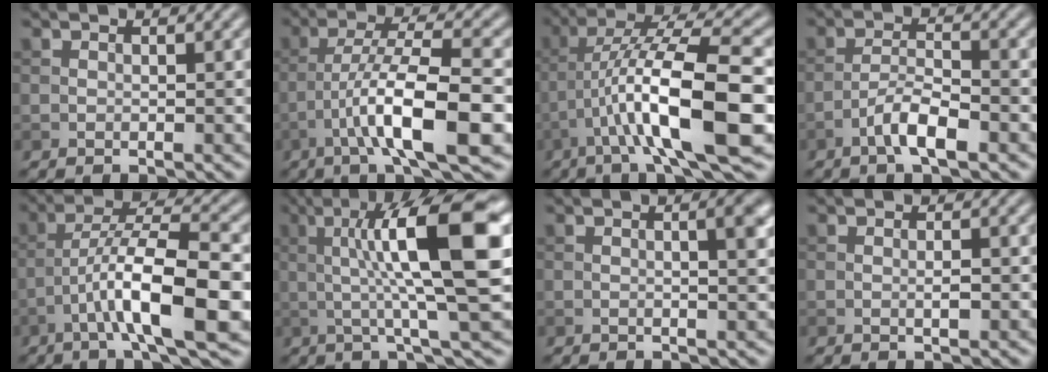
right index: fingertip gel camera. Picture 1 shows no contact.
{"total": 9.5, "force": [-3.8, 1.8, 8.5], "torque": [-0.139, 0.016, -0.066]}
{"total": 11.3, "force": [-3.4, 2.3, 10.6], "torque": [-0.183, 0.022, -0.057]}
{"total": 3.8, "force": [-2.2, 0.8, 3.0], "torque": [-0.057, 0.010, -0.047]}
{"total": 9.5, "force": [-3.3, 2.0, 8.7], "torque": [-0.142, 0.018, -0.060]}
{"total": 11.5, "force": [1.7, 2.2, 11.2], "torque": [-0.165, 0.010, 0.028]}
{"total": 3.4, "force": [0.7, 1.1, 3.1], "torque": [-0.024, 0.010, 0.000]}
{"total": 1.0, "force": [-0.1, 0.1, 1.0], "torque": [-0.018, -0.001, -0.002]}